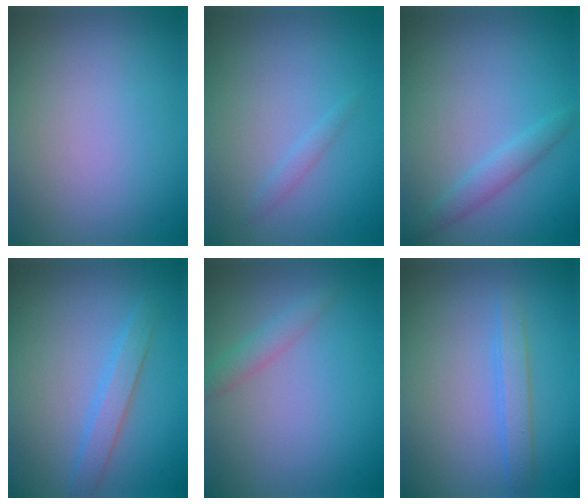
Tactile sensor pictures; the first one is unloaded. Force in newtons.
{"total": 0.9, "press": 0.9, "slide": 0.1}
{"total": 1.7, "press": 1.7, "slide": 0.0}
{"total": 2.1, "press": 2.1, "slide": 0.1}
{"total": 1.5, "press": 1.5, "slide": 0.1}
{"total": 1.8, "press": 1.8, "slide": 0.1}